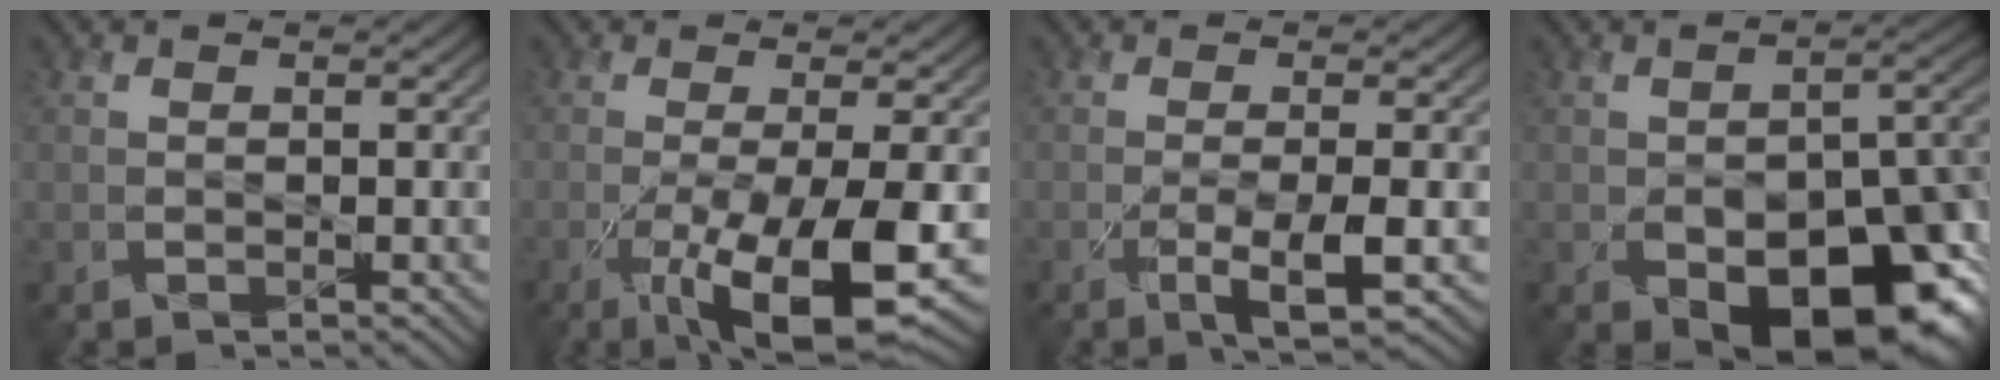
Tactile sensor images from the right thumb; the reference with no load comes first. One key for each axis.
{"total": 10.6, "fx": -3.6, "fy": 2.3, "fz": 9.7, "tx": -0.155, "ty": -0.010, "tz": -0.052}
{"total": 4.2, "fx": -1.4, "fy": 0.5, "fz": 3.9, "tx": -0.071, "ty": -0.004, "tz": -0.027}
{"total": 15.6, "fx": -6.8, "fy": 8.8, "fz": 10.9, "tx": -0.127, "ty": -0.034, "tz": -0.097}